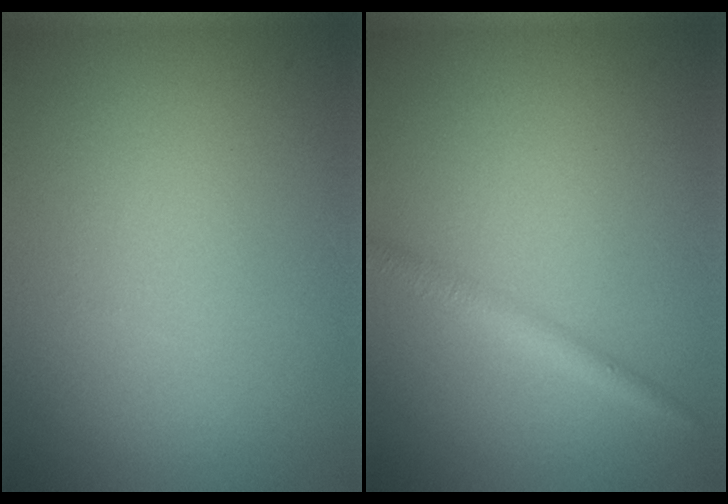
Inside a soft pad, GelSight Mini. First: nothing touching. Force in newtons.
{"total": 1.9, "press": 1.9, "slide": 0.0}